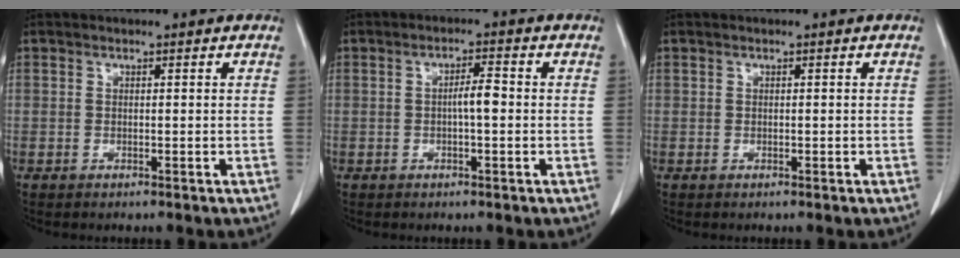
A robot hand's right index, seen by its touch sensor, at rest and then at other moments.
{"total": 2.1, "force": [-0.2, 0.3, 2.1], "torque": [-0.034, 0.004, -0.005]}
{"total": 0.0}